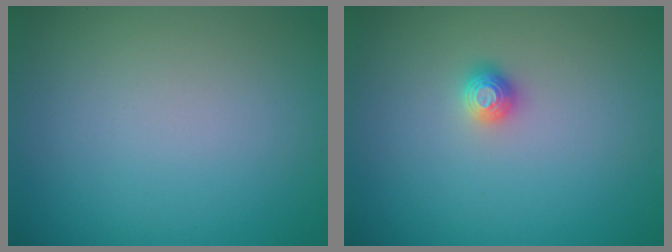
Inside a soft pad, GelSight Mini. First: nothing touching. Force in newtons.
{"total": 1.1, "press": 1.1, "slide": 0.3}